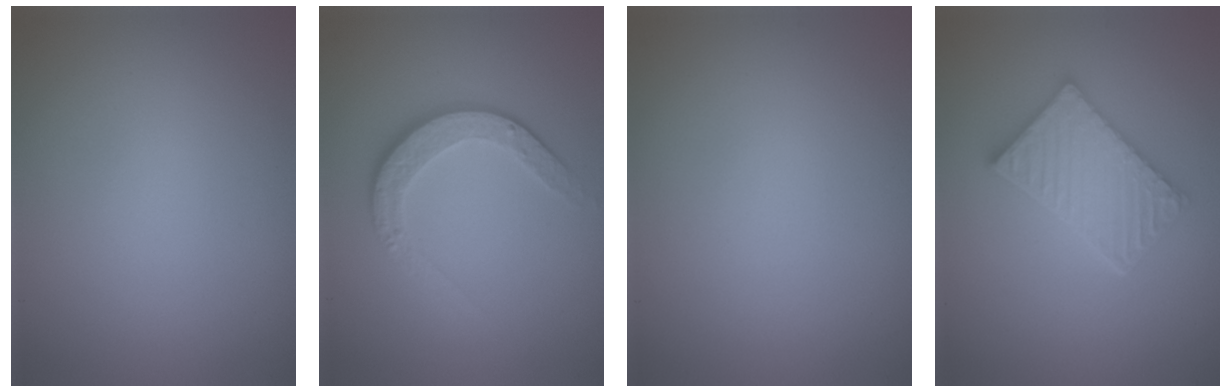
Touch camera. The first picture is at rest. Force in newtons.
{"total": 3.5, "press": 2.7, "slide": 2.3}
{"total": 0.0}
{"total": 4.8, "press": 4.2, "slide": 2.5}